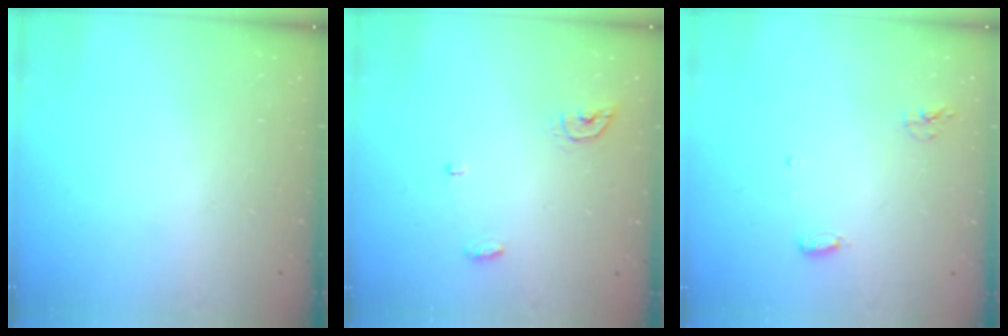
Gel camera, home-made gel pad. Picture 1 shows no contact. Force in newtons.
{"total": 4.8, "press": 4.8, "slide": 0.4}
{"total": 5.4, "press": 5.3, "slide": 1.1}